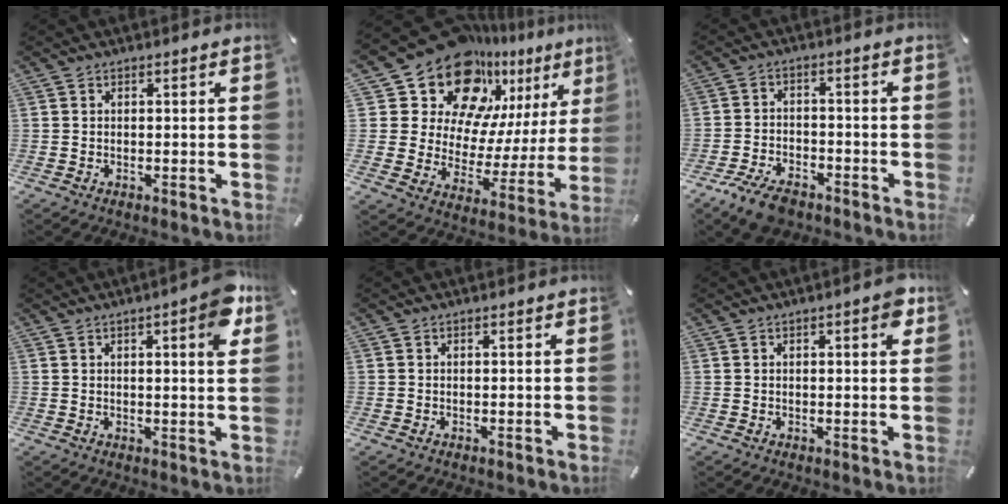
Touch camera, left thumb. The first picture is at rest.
{"total": 20.9, "force": [15.1, 12.0, 8.0], "torque": [-0.129, -0.124, 0.274]}
{"total": 6.8, "force": [-4.9, 3.4, 3.3], "torque": [-0.073, 0.020, -0.094]}
{"total": 6.2, "force": [2.6, 1.2, 5.5], "torque": [-0.077, -0.007, 0.036]}
{"total": 0.0}
{"total": 3.3, "force": [1.2, 1.1, 2.9], "torque": [-0.035, -0.003, 0.013]}